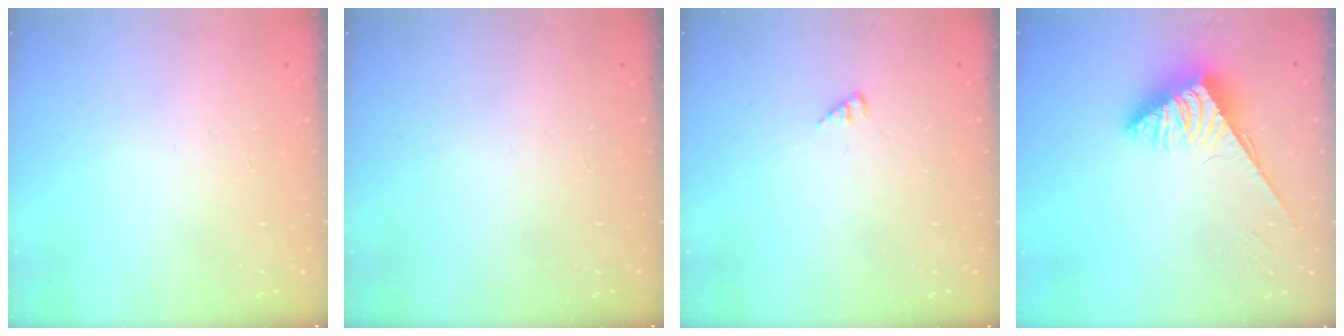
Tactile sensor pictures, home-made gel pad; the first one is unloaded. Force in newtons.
{"total": 0.0}
{"total": 2.1, "press": 2.1, "slide": 0.3}
{"total": 3.7, "press": 3.7, "slide": 0.6}